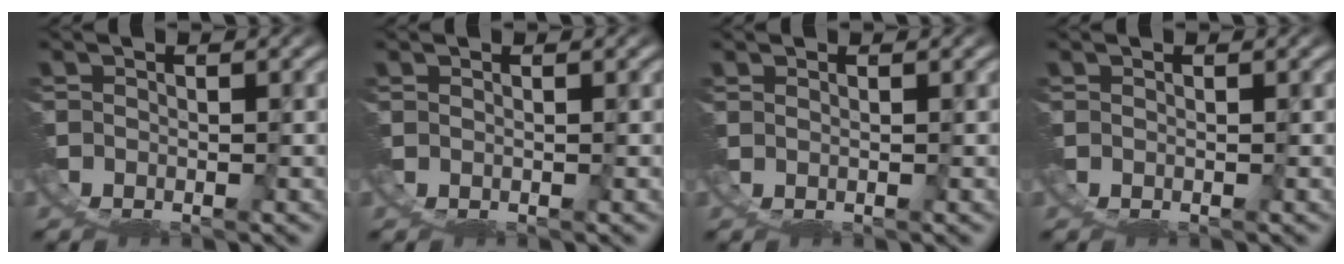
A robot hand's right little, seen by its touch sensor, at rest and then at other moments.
{"total": 0.6, "force": [0.1, -0.5, -0.4], "torque": [0.011, 0.004, -0.001]}
{"total": 0.9, "force": [0.1, -0.8, -0.5], "torque": [0.016, 0.006, -0.002]}
{"total": 0.0}